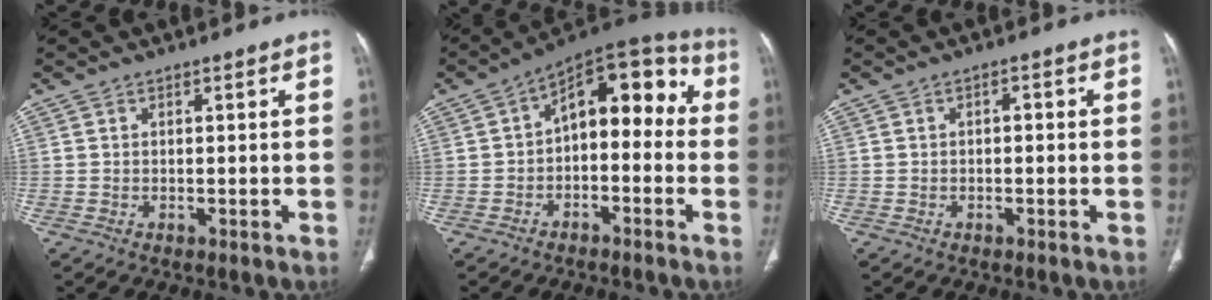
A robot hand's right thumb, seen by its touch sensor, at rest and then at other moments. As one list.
[{"total": 13.7, "force": [-0.7, 8.2, 11.0], "torque": [-0.104, 0.057, -0.025]}, {"total": 1.2, "force": [-0.2, 0.8, 0.9], "torque": [-0.005, 0.005, -0.007]}]